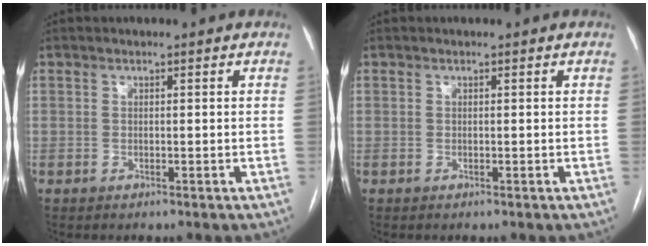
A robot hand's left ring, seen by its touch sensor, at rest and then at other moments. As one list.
[{"total": 0.0}]